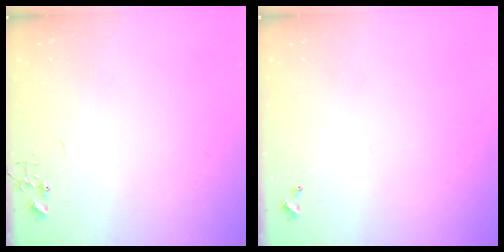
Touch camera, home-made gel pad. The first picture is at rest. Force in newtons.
{"total": 0.0}